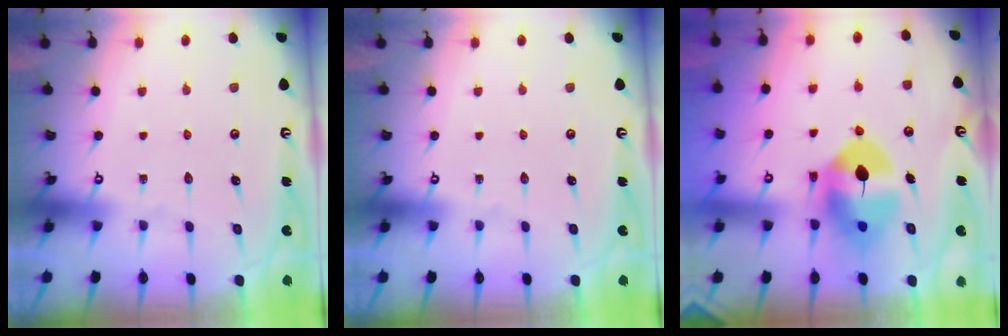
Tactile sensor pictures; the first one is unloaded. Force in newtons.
{"total": 0.0}
{"total": 11.7, "press": 11.5, "slide": 2.2}